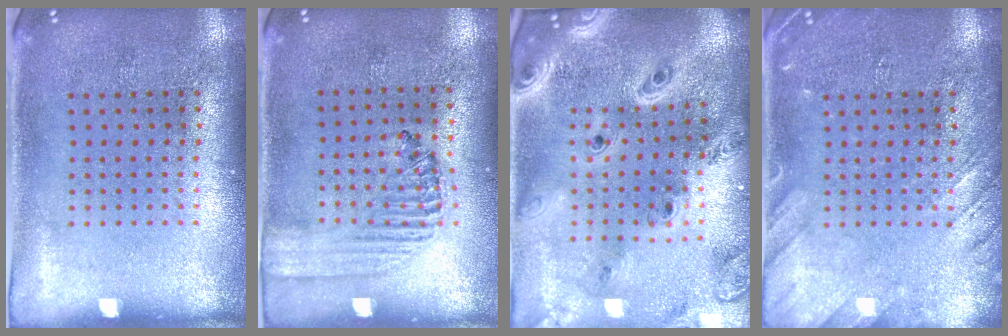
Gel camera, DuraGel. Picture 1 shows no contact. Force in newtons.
{"total": 1.3, "press": 1.2, "slide": 0.5}
{"total": 3.9, "press": 3.0, "slide": 2.4}
{"total": 2.3, "press": 2.3, "slide": 0.3}